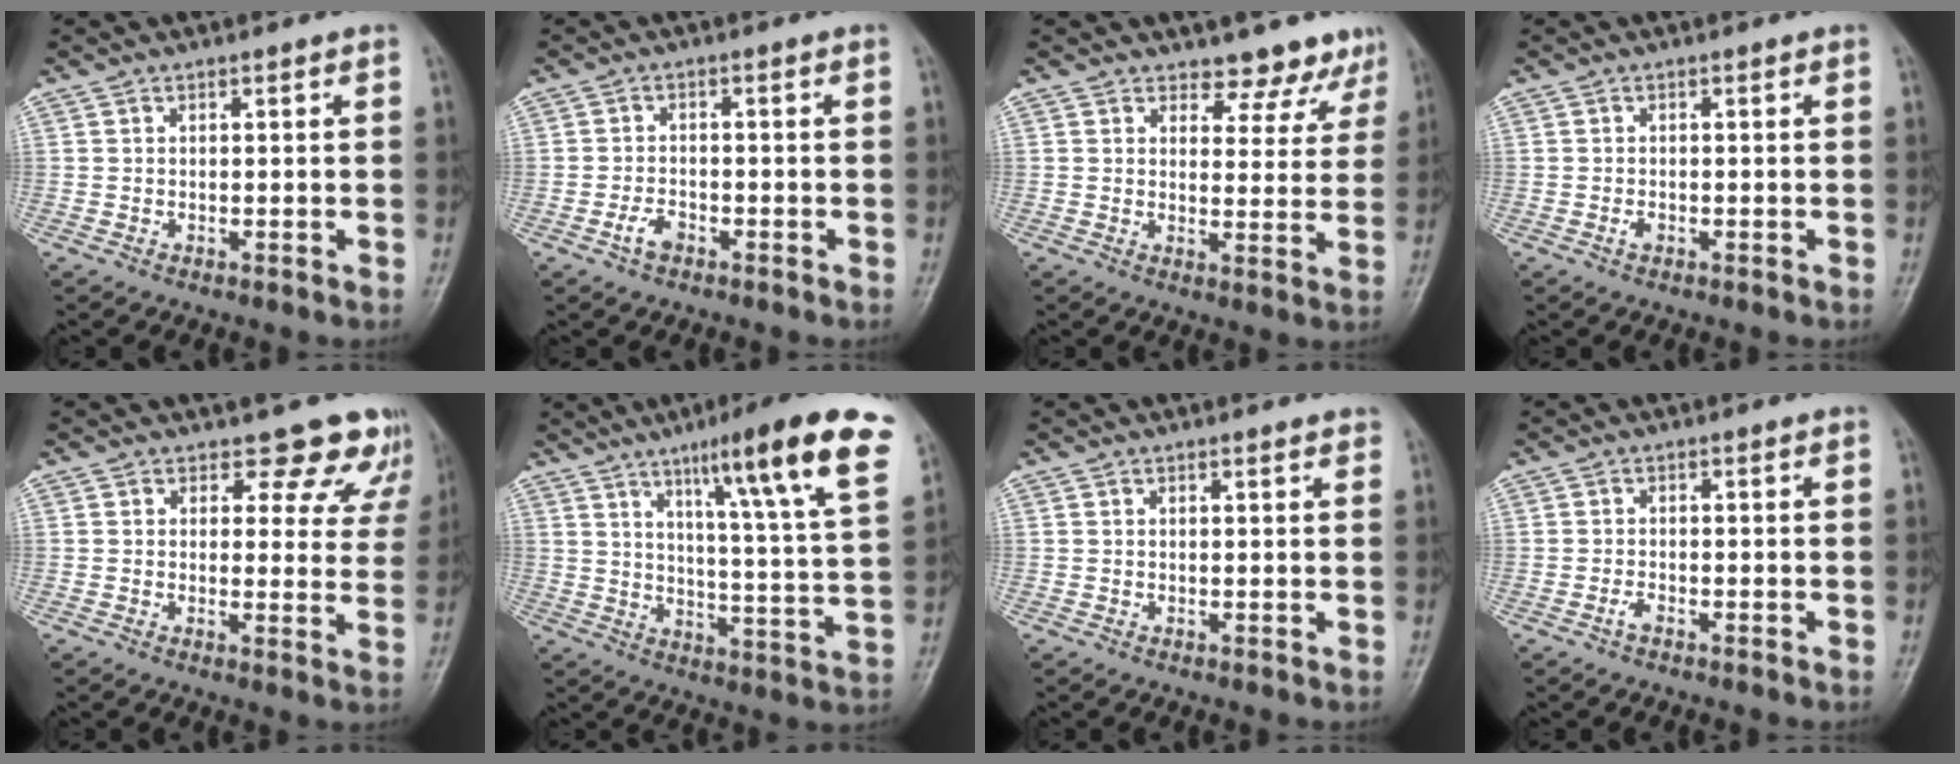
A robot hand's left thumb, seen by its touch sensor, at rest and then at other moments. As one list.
[{"total": 2.7, "force": [-1.6, 1.5, 1.6], "torque": [-0.031, 0.011, -0.029]}, {"total": 7.7, "force": [6.7, 3.7, 0.7], "torque": [0.033, -0.043, 0.066]}, {"total": 0.9, "force": [-0.4, 0.5, 0.6], "torque": [-0.010, 0.001, -0.007]}, {"total": 9.6, "force": [8.3, 4.6, 1.3], "torque": [0.040, -0.048, 0.065]}, {"total": 21.2, "force": [11.6, 2.3, 17.6], "torque": [-0.228, -0.039, 0.162]}, {"total": 1.3, "force": [1.1, 0.3, 0.5], "torque": [-0.002, -0.001, 0.012]}, {"total": 1.1, "force": [-0.8, 0.4, 0.7], "torque": [-0.017, 0.002, -0.016]}]